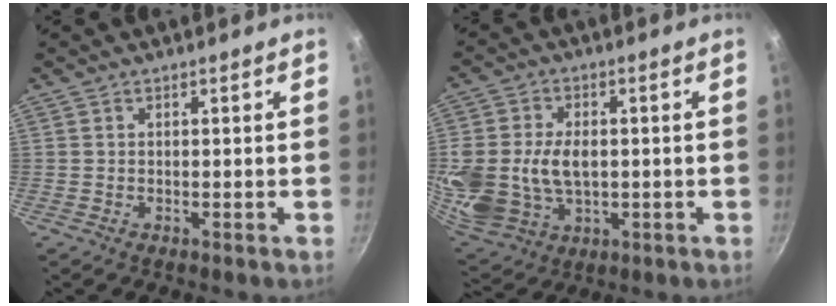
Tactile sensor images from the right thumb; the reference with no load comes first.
{"total": 17.9, "force": [0.2, 13.1, 12.2], "torque": [-0.269, 0.000, 0.016]}